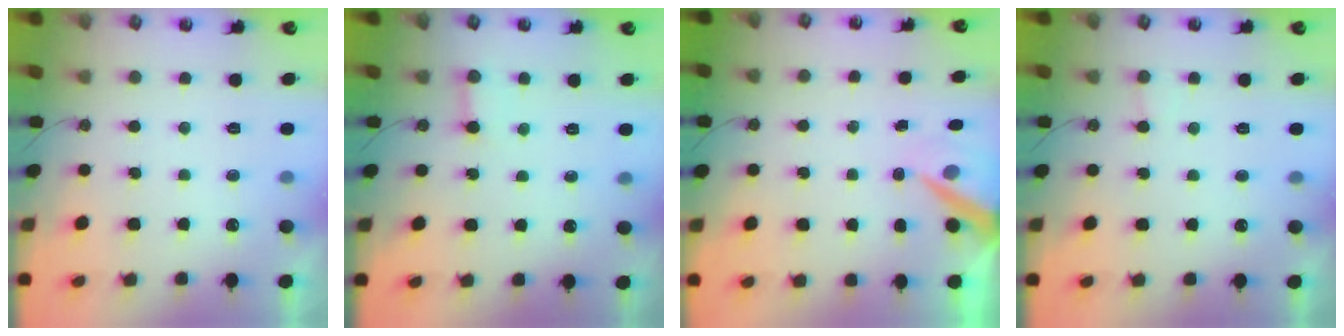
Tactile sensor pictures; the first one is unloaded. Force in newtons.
{"total": 3.3, "press": 3.3, "slide": 0.4}
{"total": 6.7, "press": 6.7, "slide": 0.8}
{"total": 4.8, "press": 4.8, "slide": 0.3}